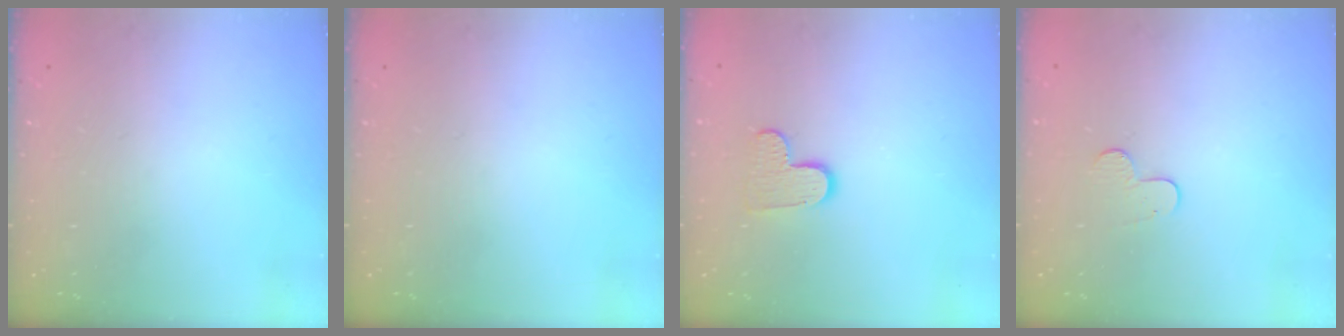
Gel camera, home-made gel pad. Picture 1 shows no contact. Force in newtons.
{"total": 0.0}
{"total": 7.4, "press": 7.4, "slide": 0.2}
{"total": 5.7, "press": 5.7, "slide": 0.5}